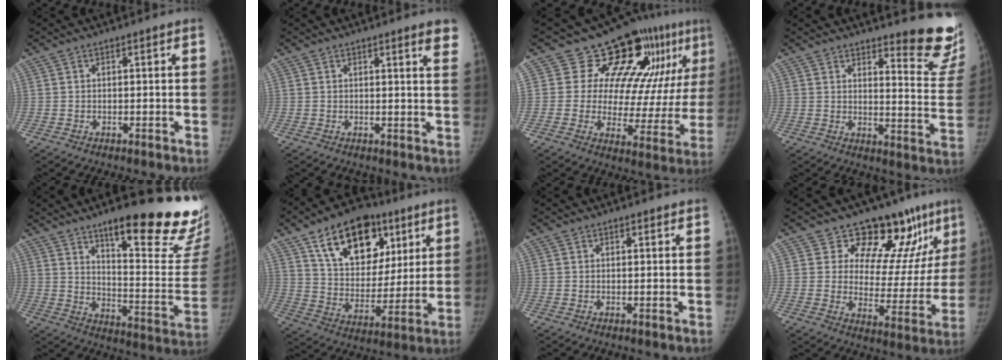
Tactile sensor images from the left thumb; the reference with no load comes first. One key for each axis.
{"total": 4.5, "fx": 3.4, "fy": 0.5, "fz": 2.9, "tx": -0.022, "ty": -0.014, "tz": 0.029}
{"total": 19.0, "fx": 10.6, "fy": 9.3, "fz": 12.8, "tx": -0.101, "ty": -0.048, "tz": 0.138}
{"total": 14.6, "fx": 12.2, "fy": 3.3, "fz": 7.2, "tx": -0.048, "ty": -0.123, "tz": 0.136}
{"total": 26.6, "fx": 18.5, "fy": 6.2, "fz": 18.0, "tx": -0.197, "ty": -0.116, "tz": 0.253}
{"total": 21.4, "fx": 11.0, "fy": 13.4, "fz": 12.5, "tx": -0.154, "ty": -0.031, "tz": 0.184}
{"total": 1.2, "fx": 1.0, "fy": 0.4, "fz": 0.5, "tx": -0.002, "ty": -0.002, "tz": 0.013}
{"total": 16.3, "fx": 11.5, "fy": 8.0, "fz": 8.2, "tx": -0.042, "ty": -0.080, "tz": 0.154}